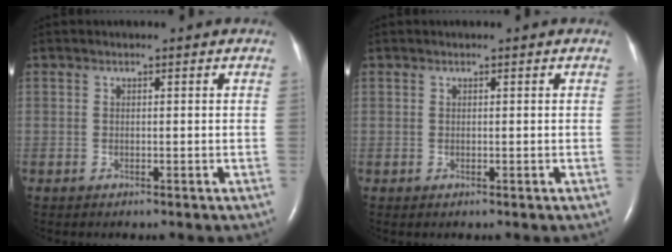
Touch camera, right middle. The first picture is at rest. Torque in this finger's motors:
{"motor_torque": [-0.05, 0.12, 0.00, 0.01]}